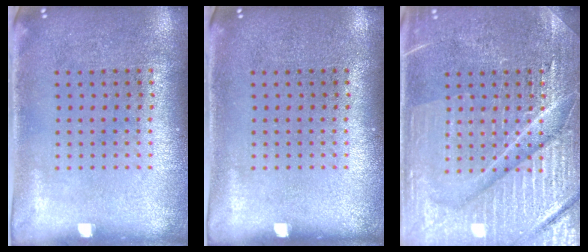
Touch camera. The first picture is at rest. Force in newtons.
{"total": 0.0}
{"total": 7.5, "press": 7.4, "slide": 1.0}